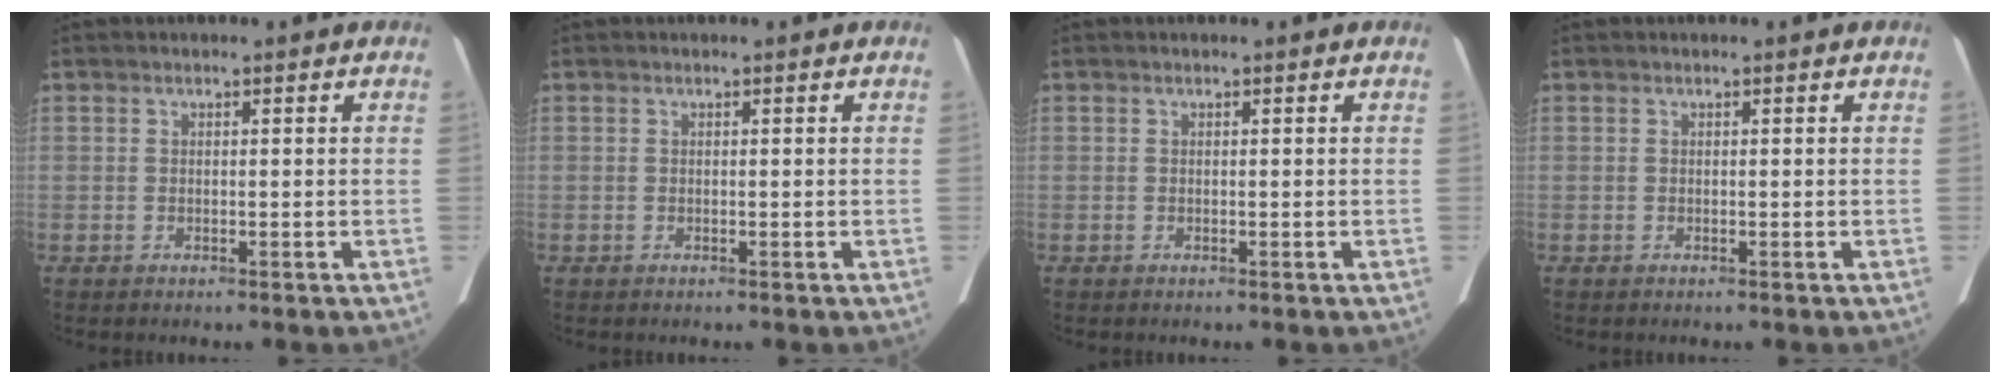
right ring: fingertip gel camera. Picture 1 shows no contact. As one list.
[{"total": 0.0}, {"total": 0.0}, {"total": 0.0}]